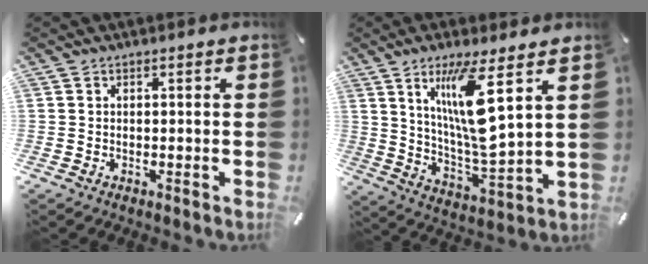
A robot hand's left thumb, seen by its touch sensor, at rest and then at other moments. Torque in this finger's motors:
{"motor_torque": [0.41, 0.51, 1.80, -0.96, 0.30]}